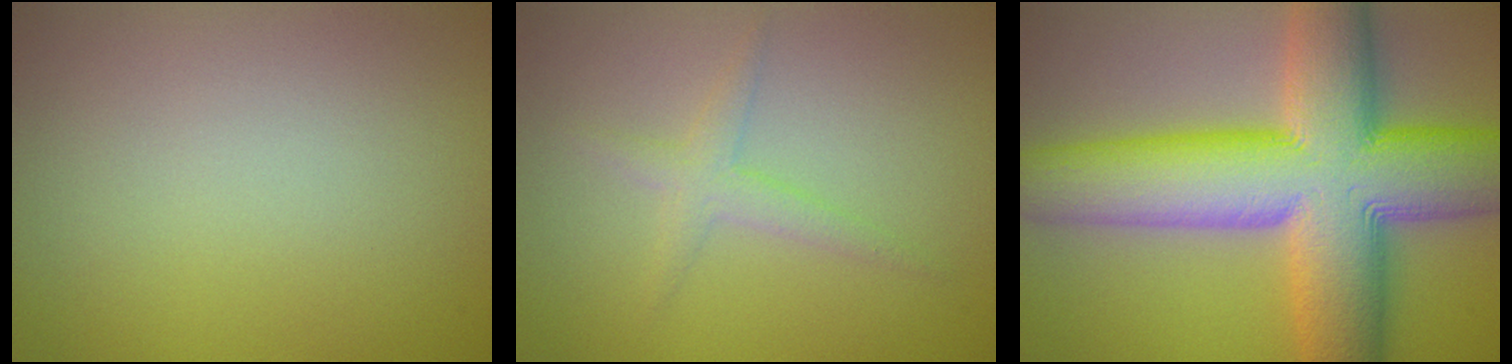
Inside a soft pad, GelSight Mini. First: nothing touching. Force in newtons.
{"total": 1.8, "press": 1.8, "slide": 0.0}
{"total": 15.8, "press": 15.8, "slide": 0.3}